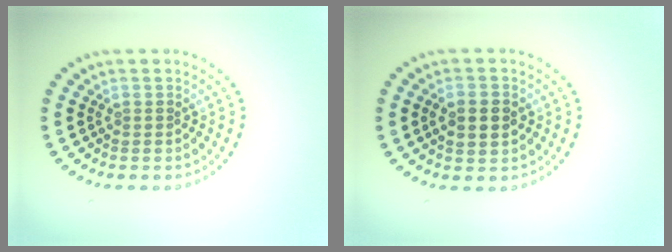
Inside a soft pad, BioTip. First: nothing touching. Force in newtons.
{"total": 3.5, "press": 3.5, "slide": 0.1}